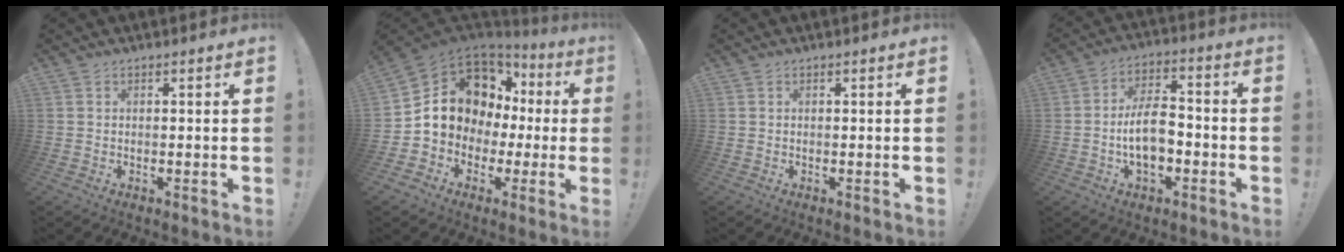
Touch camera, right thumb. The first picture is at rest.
{"total": 12.6, "force": [2.8, 10.9, 5.7], "torque": [-0.080, -0.026, 0.072]}
{"total": 0.0}
{"total": 11.0, "force": [-3.2, 6.0, 8.7], "torque": [-0.161, 0.010, -0.060]}